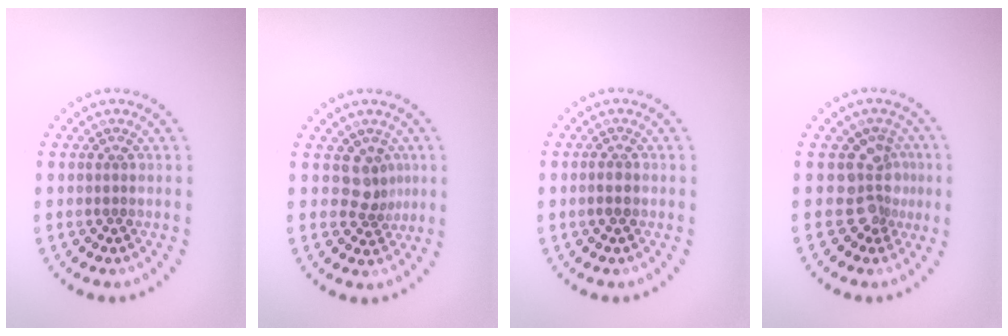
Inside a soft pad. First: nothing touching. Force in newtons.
{"total": 2.4, "press": 1.7, "slide": 1.7}
{"total": 1.2, "press": 1.2, "slide": 0.3}
{"total": 2.7, "press": 2.0, "slide": 1.8}